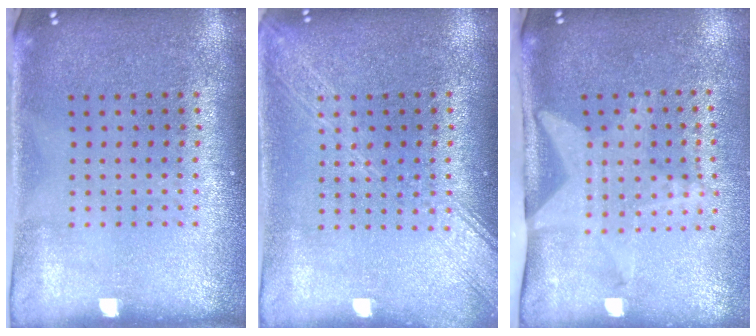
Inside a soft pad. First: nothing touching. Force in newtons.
{"total": 3.4, "press": 3.4, "slide": 0.4}
{"total": 2.0, "press": 1.5, "slide": 1.3}